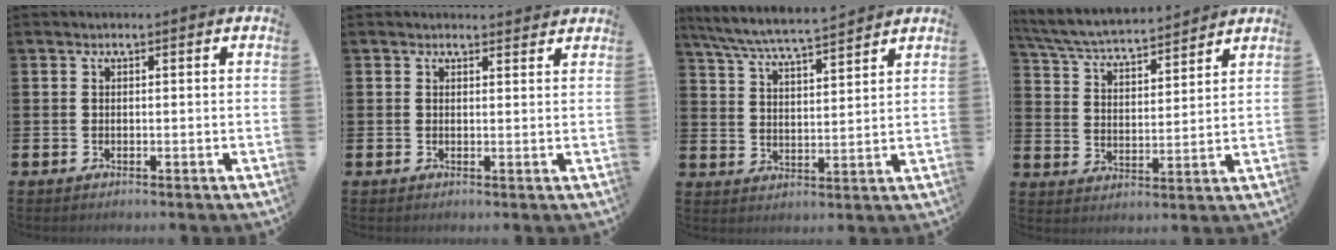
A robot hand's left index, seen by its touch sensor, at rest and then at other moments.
{"total": 1.4, "force": [1.4, 0.3, 0.0], "torque": [0.012, -0.007, 0.023]}
{"total": 6.8, "force": [6.6, 0.2, 1.9], "torque": [-0.060, -0.040, 0.116]}
{"total": 5.8, "force": [5.6, 0.5, 1.3], "torque": [-0.054, -0.042, 0.095]}